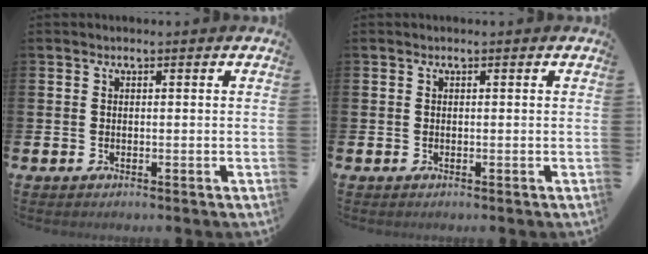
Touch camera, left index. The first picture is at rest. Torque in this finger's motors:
{"motor_torque": [-0.06, 0.00, -0.01, 0.00]}